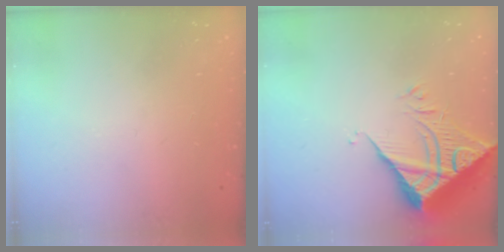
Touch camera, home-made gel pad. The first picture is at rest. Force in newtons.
{"total": 9.0, "press": 8.9, "slide": 0.8}